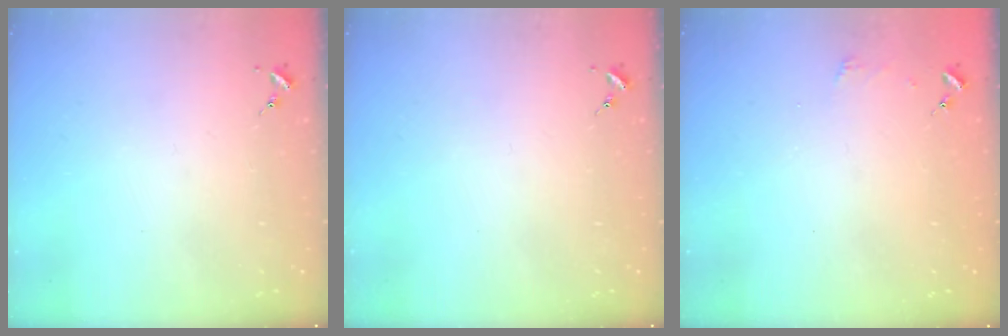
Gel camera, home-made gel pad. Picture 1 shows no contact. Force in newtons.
{"total": 0.0}
{"total": 2.4, "press": 2.4, "slide": 0.2}